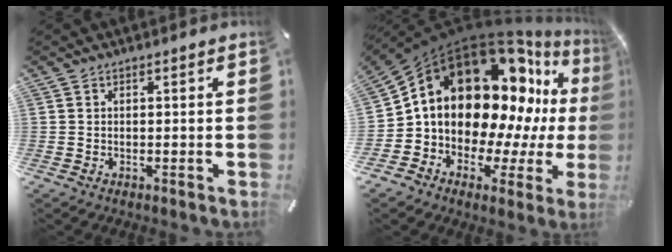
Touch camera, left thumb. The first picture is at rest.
{"total": 20.7, "force": [6.7, 14.1, 13.6], "torque": [-0.208, -0.079, 0.129]}